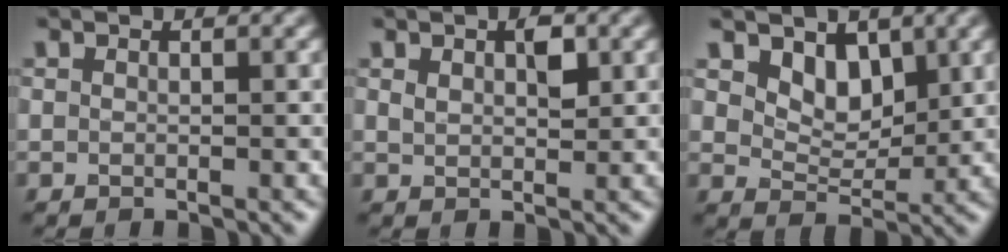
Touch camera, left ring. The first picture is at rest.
{"total": 2.1, "force": [0.8, 1.1, 1.6], "torque": [-0.028, 0.002, 0.016]}
{"total": 3.6, "force": [2.1, 2.3, 1.8], "torque": [-0.045, -0.020, 0.037]}